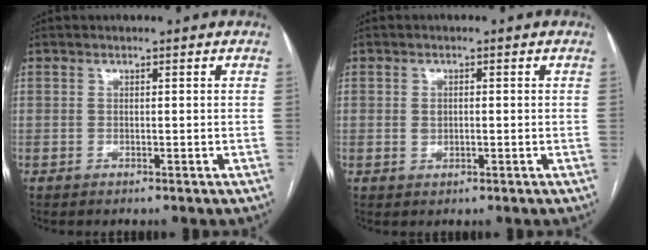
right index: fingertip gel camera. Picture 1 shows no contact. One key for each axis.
{"total": 1.6, "fx": 0.1, "fy": 1.2, "fz": 1.1, "tx": -0.018, "ty": 0.002, "tz": 0.006}